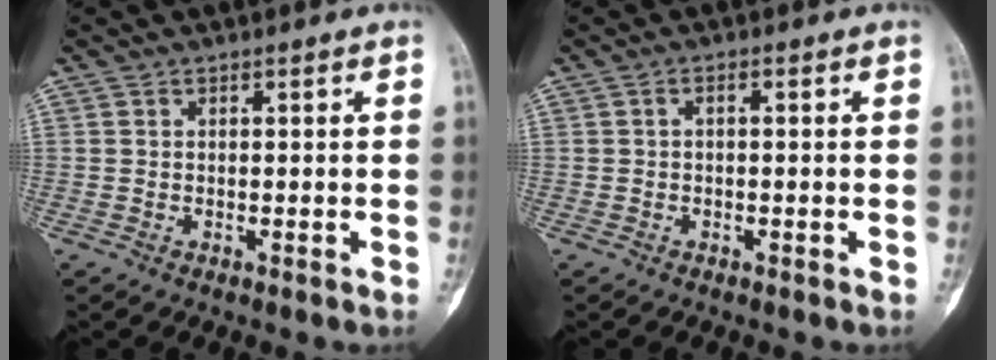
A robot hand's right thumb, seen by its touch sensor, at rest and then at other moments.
{"total": 0.9, "force": [0.0, 0.4, 0.8], "torque": [-0.013, 0.008, -0.003]}